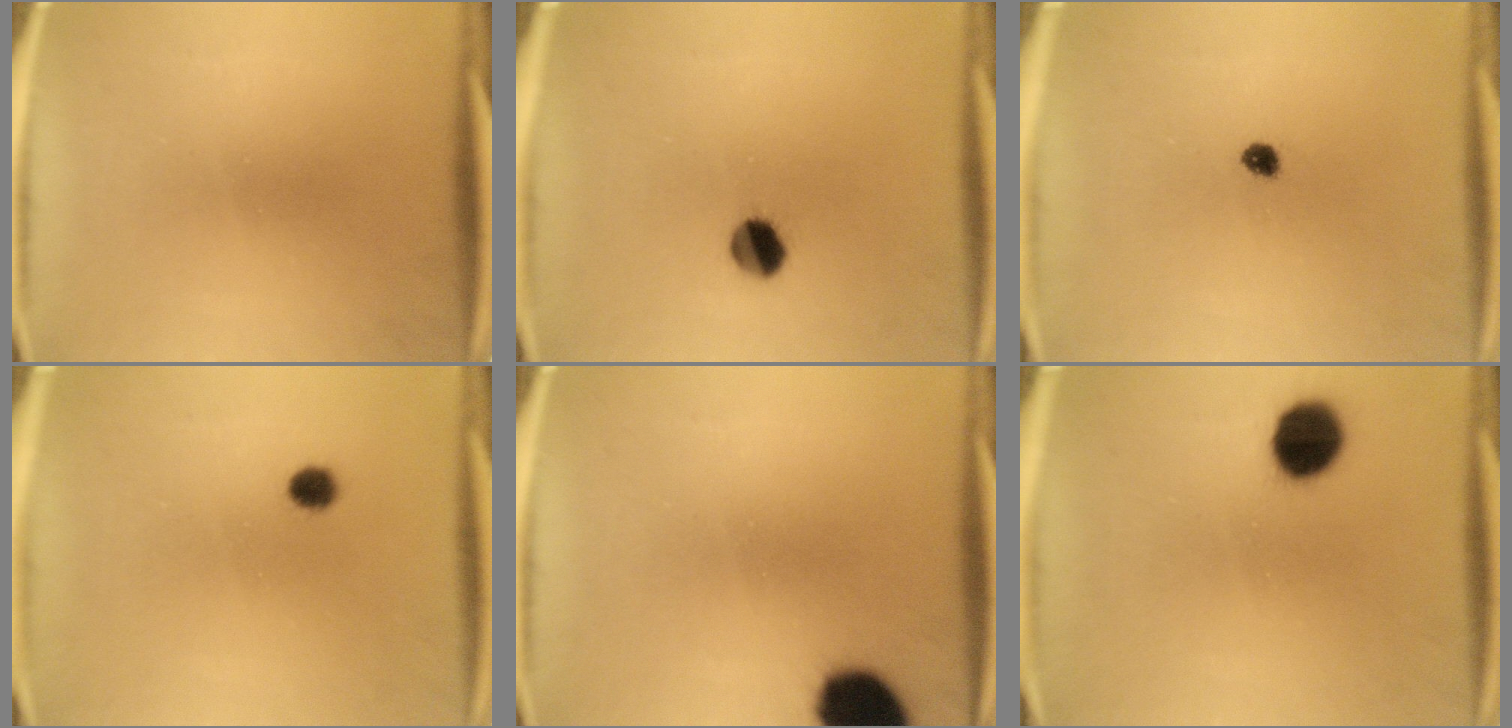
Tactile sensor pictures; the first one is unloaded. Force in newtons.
{"total": 5.5}
{"total": 1.9}
{"total": 2.6}
{"total": 13.1}
{"total": 9.5}